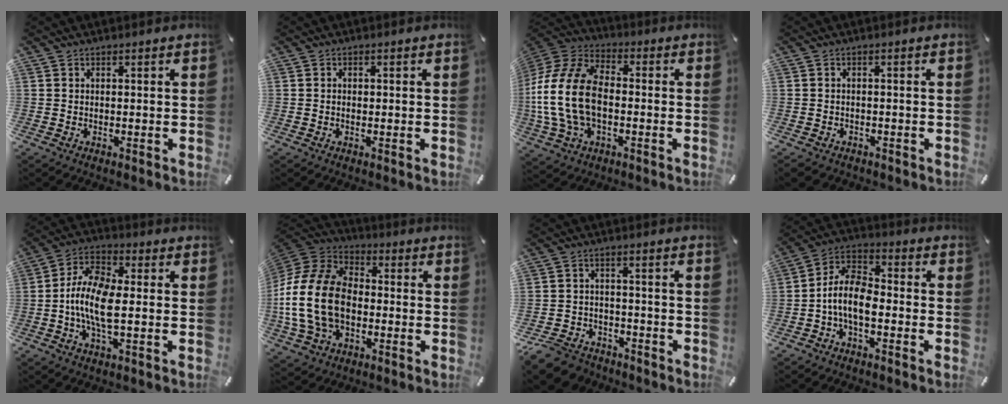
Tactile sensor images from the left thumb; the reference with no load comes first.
{"total": 0.9, "force": [-0.2, 0.6, 0.7], "torque": [-0.014, 0.002, -0.004]}
{"total": 18.1, "force": [-2.5, 12.1, 13.2], "torque": [-0.295, 0.014, -0.049]}
{"total": 1.9, "force": [-1.5, 1.0, 0.5], "torque": [-0.016, 0.005, -0.035]}
{"total": 11.2, "force": [-1.8, 5.1, 9.8], "torque": [-0.211, -0.001, -0.033]}
{"total": 19.3, "force": [-3.6, 14.0, 12.8], "torque": [-0.276, 0.028, -0.066]}
{"total": 7.1, "force": [-5.6, 3.9, 1.9], "torque": [-0.042, 0.025, -0.108]}
{"total": 9.3, "force": [-3.8, 5.2, 6.7], "torque": [-0.148, 0.004, -0.076]}